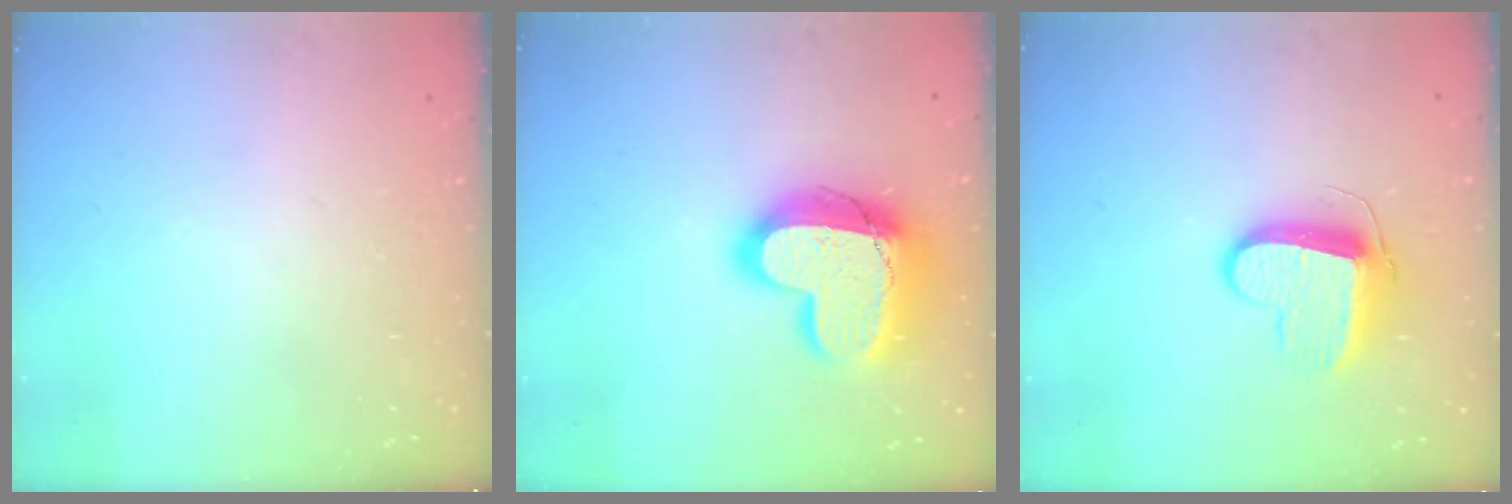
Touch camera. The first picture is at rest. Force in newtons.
{"total": 20.3, "press": 20.3, "slide": 1.5}
{"total": 10.3, "press": 10.3, "slide": 0.5}